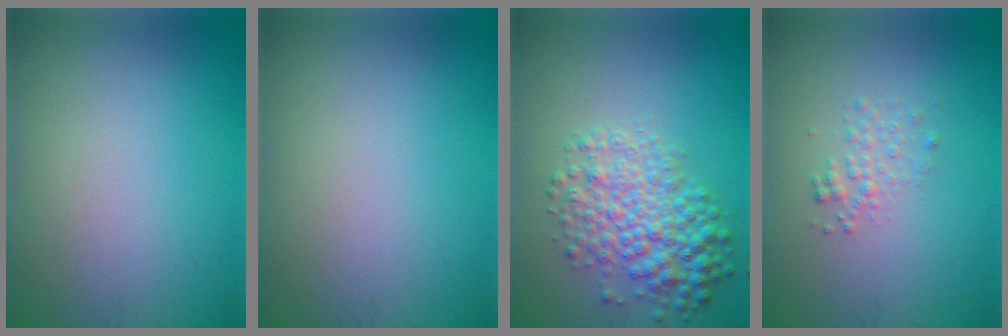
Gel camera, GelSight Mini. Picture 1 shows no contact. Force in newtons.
{"total": 0.0}
{"total": 5.6, "press": 5.6, "slide": 0.1}
{"total": 1.4, "press": 1.4, "slide": 0.1}